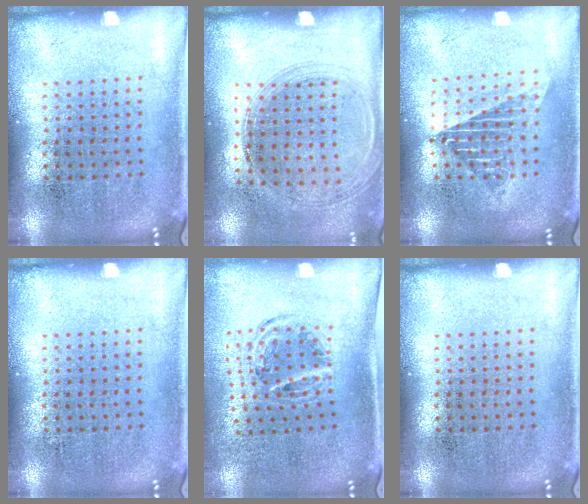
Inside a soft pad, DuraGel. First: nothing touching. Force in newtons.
{"total": 1.4, "press": 1.2, "slide": 0.6}
{"total": 1.5, "press": 1.3, "slide": 0.7}
{"total": 0.0}
{"total": 0.9, "press": 0.9, "slide": 0.2}
{"total": 0.0}